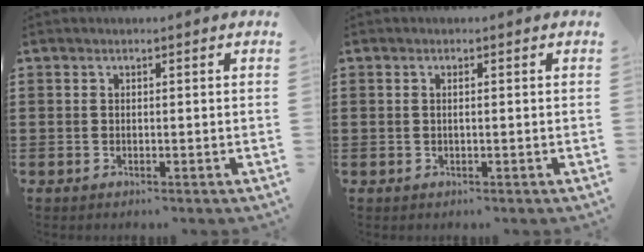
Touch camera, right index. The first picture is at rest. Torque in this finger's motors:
{"motor_torque": [-0.12, 0.12, 0.06, -0.01]}